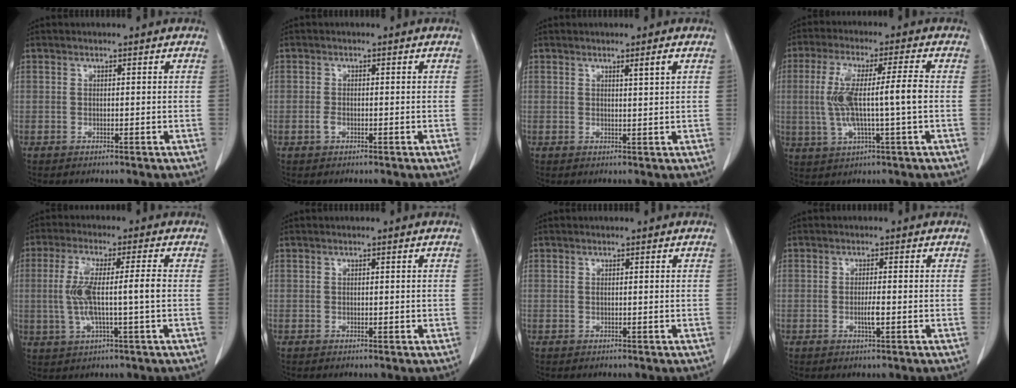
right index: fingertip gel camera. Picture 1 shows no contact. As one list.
[{"total": 1.0, "force": [-0.5, 0.5, 0.8], "torque": [-0.017, 0.001, -0.008]}, {"total": 1.6, "force": [0.9, -0.4, 1.3], "torque": [-0.023, -0.006, 0.016]}, {"total": 10.5, "force": [-0.3, 0.7, 10.5], "torque": [-0.214, 0.013, -0.004]}, {"total": 8.7, "force": [-0.4, 0.6, 8.7], "torque": [-0.180, 0.008, -0.008]}, {"total": 0.7, "force": [0.0, 0.4, 0.6], "torque": [-0.008, -0.001, 0.001]}, {"total": 0.6, "force": [0.1, 0.1, 0.6], "torque": [-0.014, 0.000, 0.004]}, {"total": 2.2, "force": [-0.6, 0.2, 2.1], "torque": [-0.042, -0.002, -0.010]}]